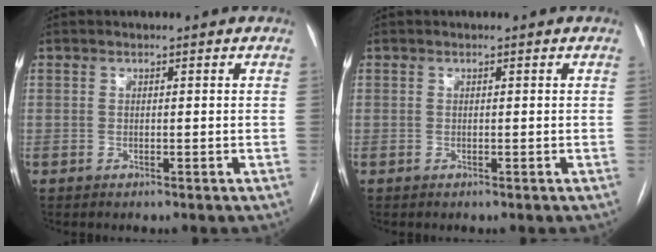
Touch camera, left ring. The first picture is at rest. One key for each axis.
{"total": 0.0}